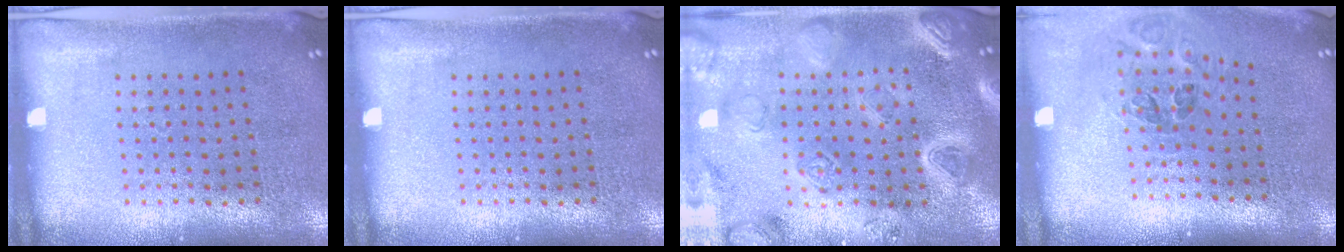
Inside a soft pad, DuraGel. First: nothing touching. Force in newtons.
{"total": 0.0}
{"total": 4.0, "press": 3.6, "slide": 1.7}
{"total": 1.2, "press": 1.1, "slide": 0.5}